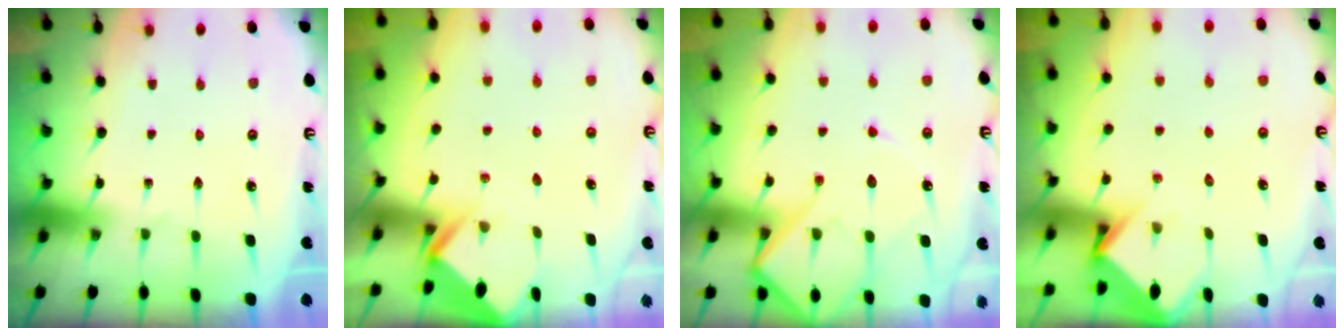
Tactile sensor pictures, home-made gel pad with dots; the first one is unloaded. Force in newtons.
{"total": 2.7, "press": 2.7, "slide": 0.2}
{"total": 11.8, "press": 11.8, "slide": 1.1}
{"total": 3.7, "press": 3.7, "slide": 0.2}